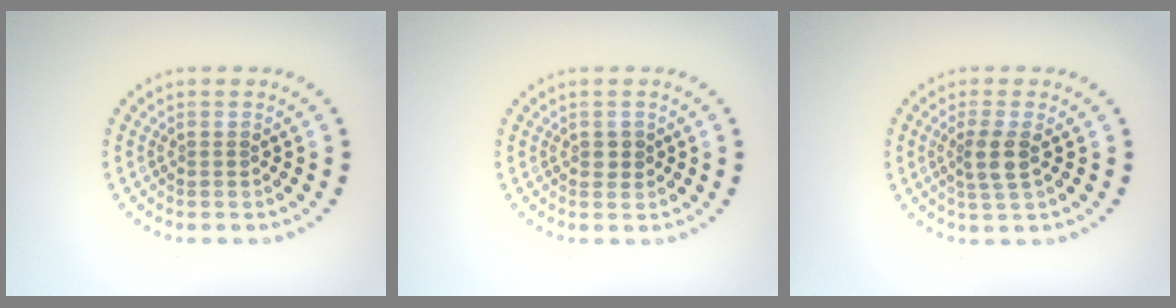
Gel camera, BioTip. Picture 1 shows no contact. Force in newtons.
{"total": 1.0, "press": 1.0, "slide": 0.2}
{"total": 2.2, "press": 1.9, "slide": 1.2}